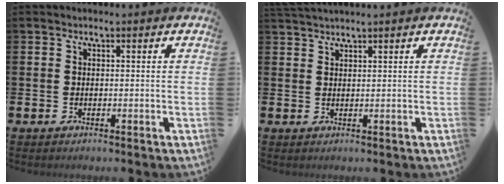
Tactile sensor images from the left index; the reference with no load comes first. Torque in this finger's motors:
{"motor_torque": [0.43, -0.42, -0.01, 0.00]}